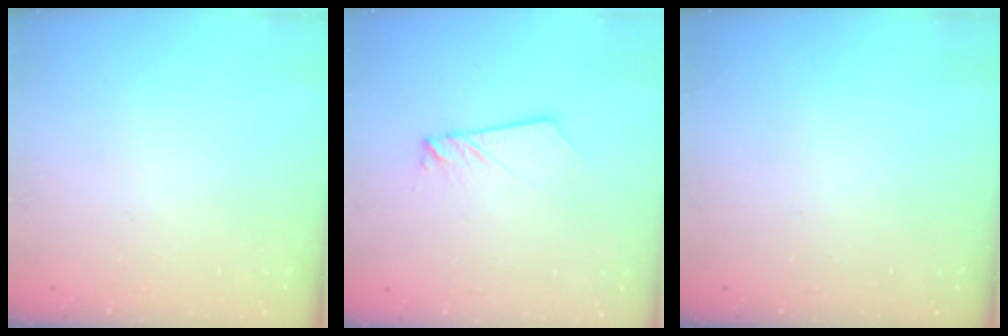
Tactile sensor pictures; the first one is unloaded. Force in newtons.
{"total": 2.0, "press": 2.0, "slide": 0.2}
{"total": 0.0}